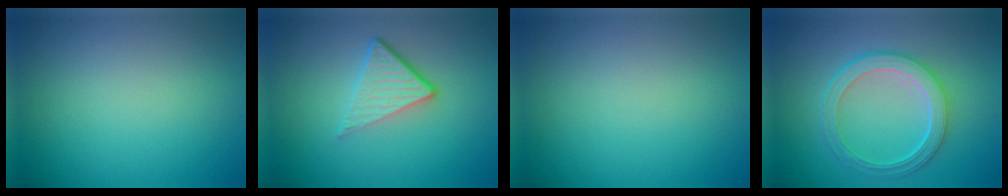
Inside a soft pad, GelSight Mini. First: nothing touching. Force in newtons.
{"total": 4.2, "press": 2.7, "slide": 3.2}
{"total": 0.0}
{"total": 5.1, "press": 3.8, "slide": 3.4}